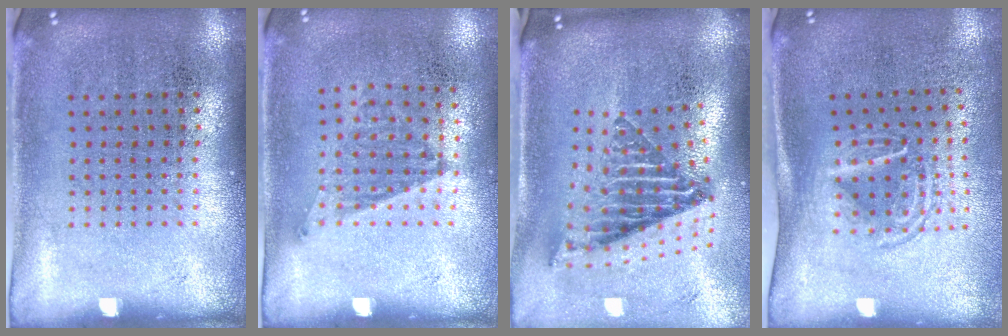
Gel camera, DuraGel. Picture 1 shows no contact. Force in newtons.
{"total": 1.2, "press": 0.9, "slide": 0.7}
{"total": 2.6, "press": 1.6, "slide": 2.0}
{"total": 1.7, "press": 1.1, "slide": 1.2}